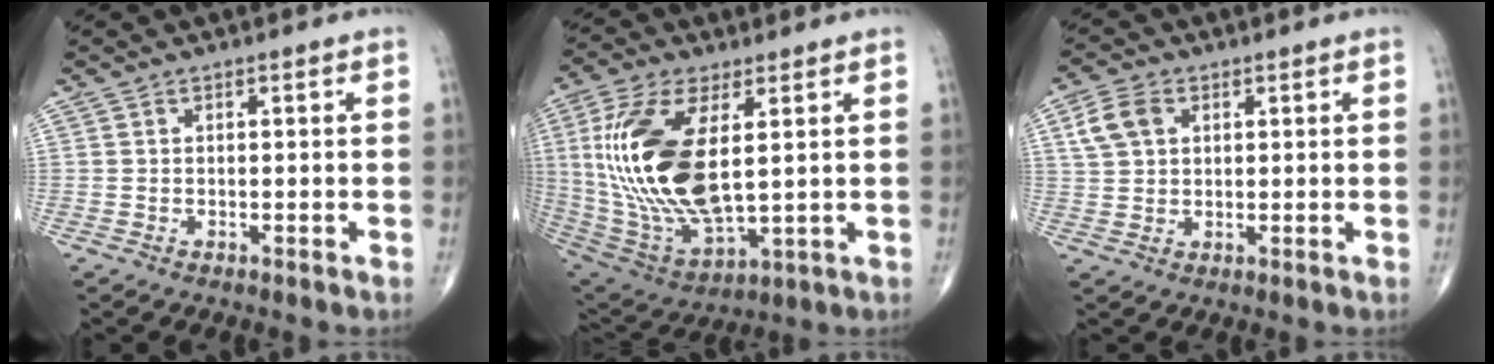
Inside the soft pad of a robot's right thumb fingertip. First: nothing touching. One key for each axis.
{"total": 22.1, "fx": 3.3, "fy": 10.1, "fz": 19.4, "tx": -0.409, "ty": -0.023, "tz": 0.073}
{"total": 6.0, "fx": 2.2, "fy": 4.3, "fz": 3.7, "tx": -0.065, "ty": 0.005, "tz": 0.042}